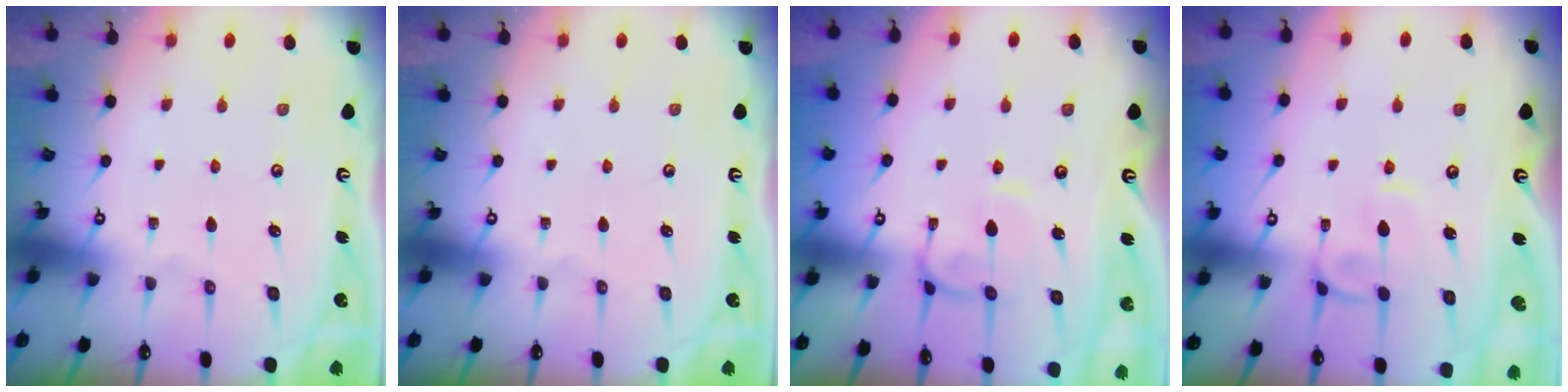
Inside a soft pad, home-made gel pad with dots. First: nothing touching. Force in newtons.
{"total": 0.0}
{"total": 0.7, "press": 0.4, "slide": 0.5}
{"total": 0.9, "press": 0.6, "slide": 0.7}